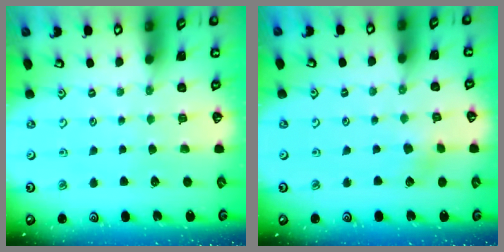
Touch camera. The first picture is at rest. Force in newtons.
{"total": 3.2, "press": 3.1, "slide": 0.5}